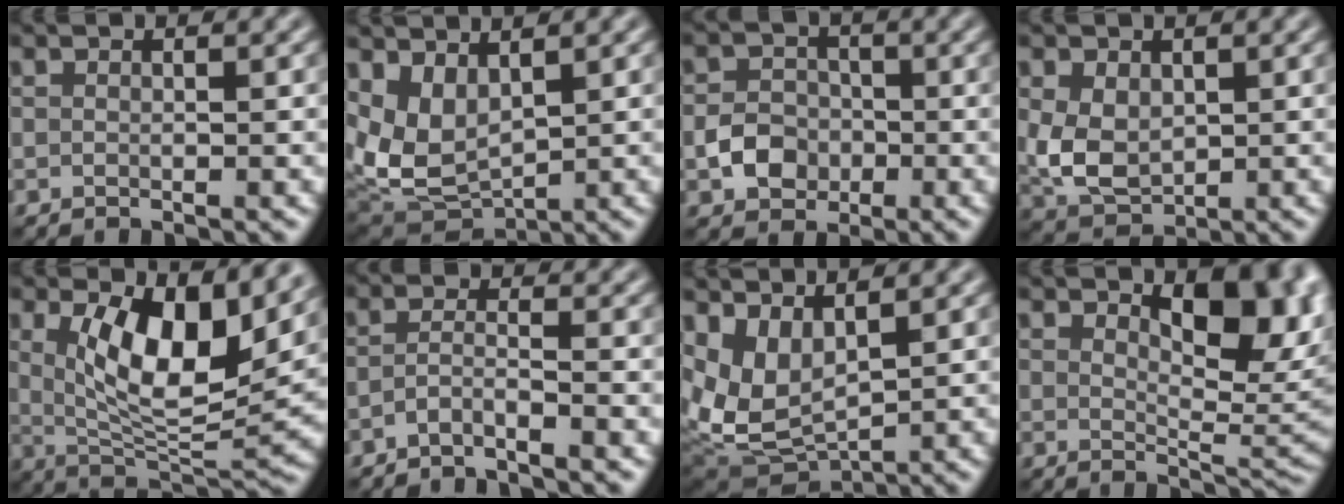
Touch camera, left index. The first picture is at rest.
{"total": 5.2, "force": [1.7, 3.3, 3.7], "torque": [-0.093, -0.013, 0.045]}
{"total": 3.0, "force": [-1.3, 2.5, 1.2], "torque": [-0.024, 0.004, -0.025]}
{"total": 4.4, "force": [0.0, 3.2, 3.1], "torque": [-0.083, -0.002, 0.011]}
{"total": 9.2, "force": [2.5, 3.9, 8.0], "torque": [-0.136, -0.017, 0.049]}
{"total": 1.8, "force": [-1.7, -0.1, 0.7], "torque": [-0.018, 0.002, -0.036]}
{"total": 6.0, "force": [2.2, 3.5, 4.4], "torque": [-0.109, -0.011, 0.053]}
{"total": 7.7, "force": [2.6, 3.4, 6.3], "torque": [-0.090, -0.008, 0.045]}